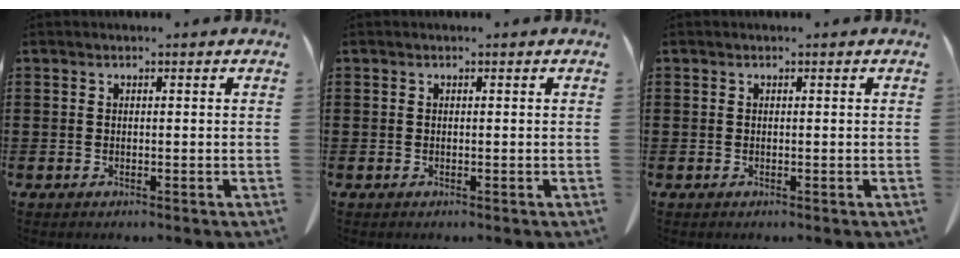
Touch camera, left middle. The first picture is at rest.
{"total": 0.0}
{"total": 0.0}